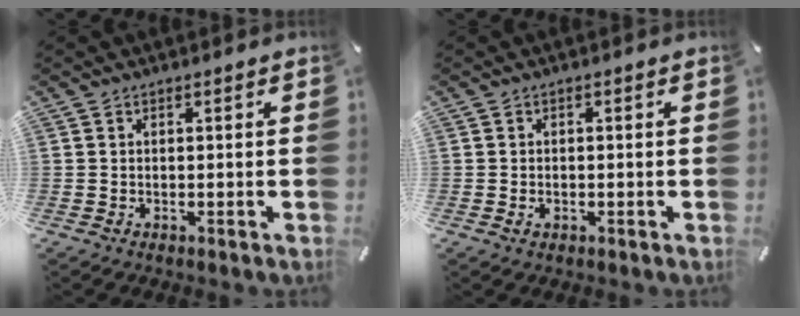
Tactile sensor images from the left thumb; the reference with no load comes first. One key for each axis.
{"total": 1.3, "fx": -0.4, "fy": 0.8, "fz": 0.9, "tx": -0.018, "ty": 0.002, "tz": -0.007}